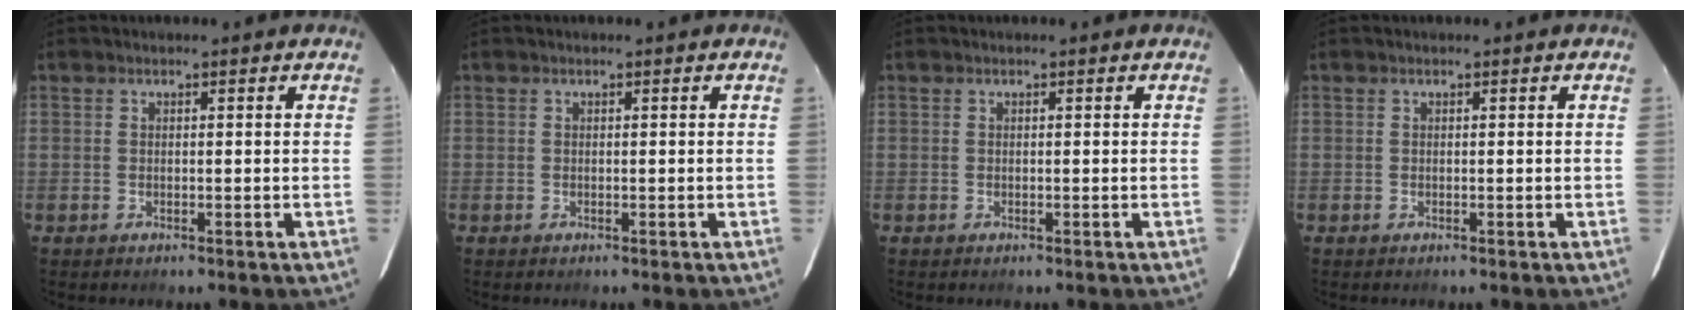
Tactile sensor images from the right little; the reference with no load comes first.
{"total": 0.0}
{"total": 0.0}
{"total": 0.0}